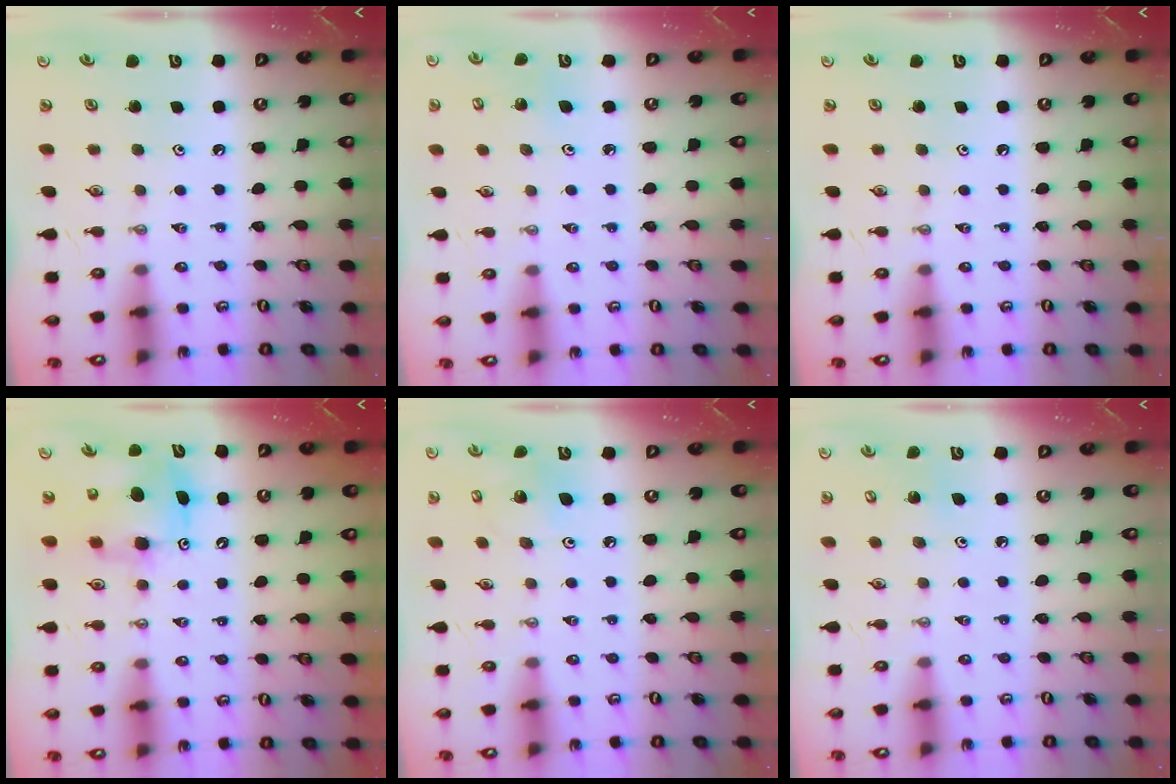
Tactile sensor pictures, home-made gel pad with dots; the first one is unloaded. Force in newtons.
{"total": 3.5, "press": 3.2, "slide": 1.3}
{"total": 0.0}
{"total": 8.5, "press": 8.5, "slide": 0.8}
{"total": 6.4, "press": 6.3, "slide": 1.4}
{"total": 3.6, "press": 3.6, "slide": 0.2}